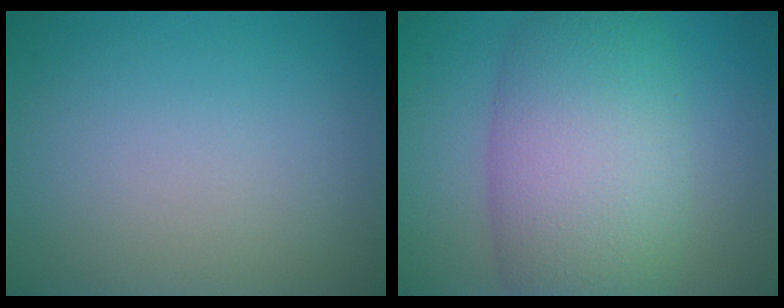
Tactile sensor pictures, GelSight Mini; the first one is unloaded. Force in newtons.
{"total": 10.4, "press": 10.4, "slide": 0.3}